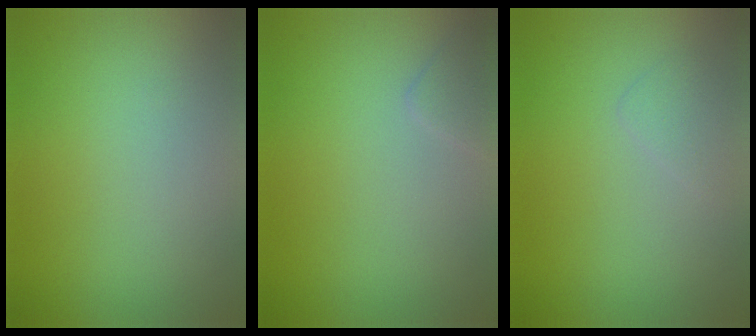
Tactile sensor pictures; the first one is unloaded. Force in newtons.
{"total": 1.2, "press": 1.2, "slide": 0.1}
{"total": 1.1, "press": 1.1, "slide": 0.0}